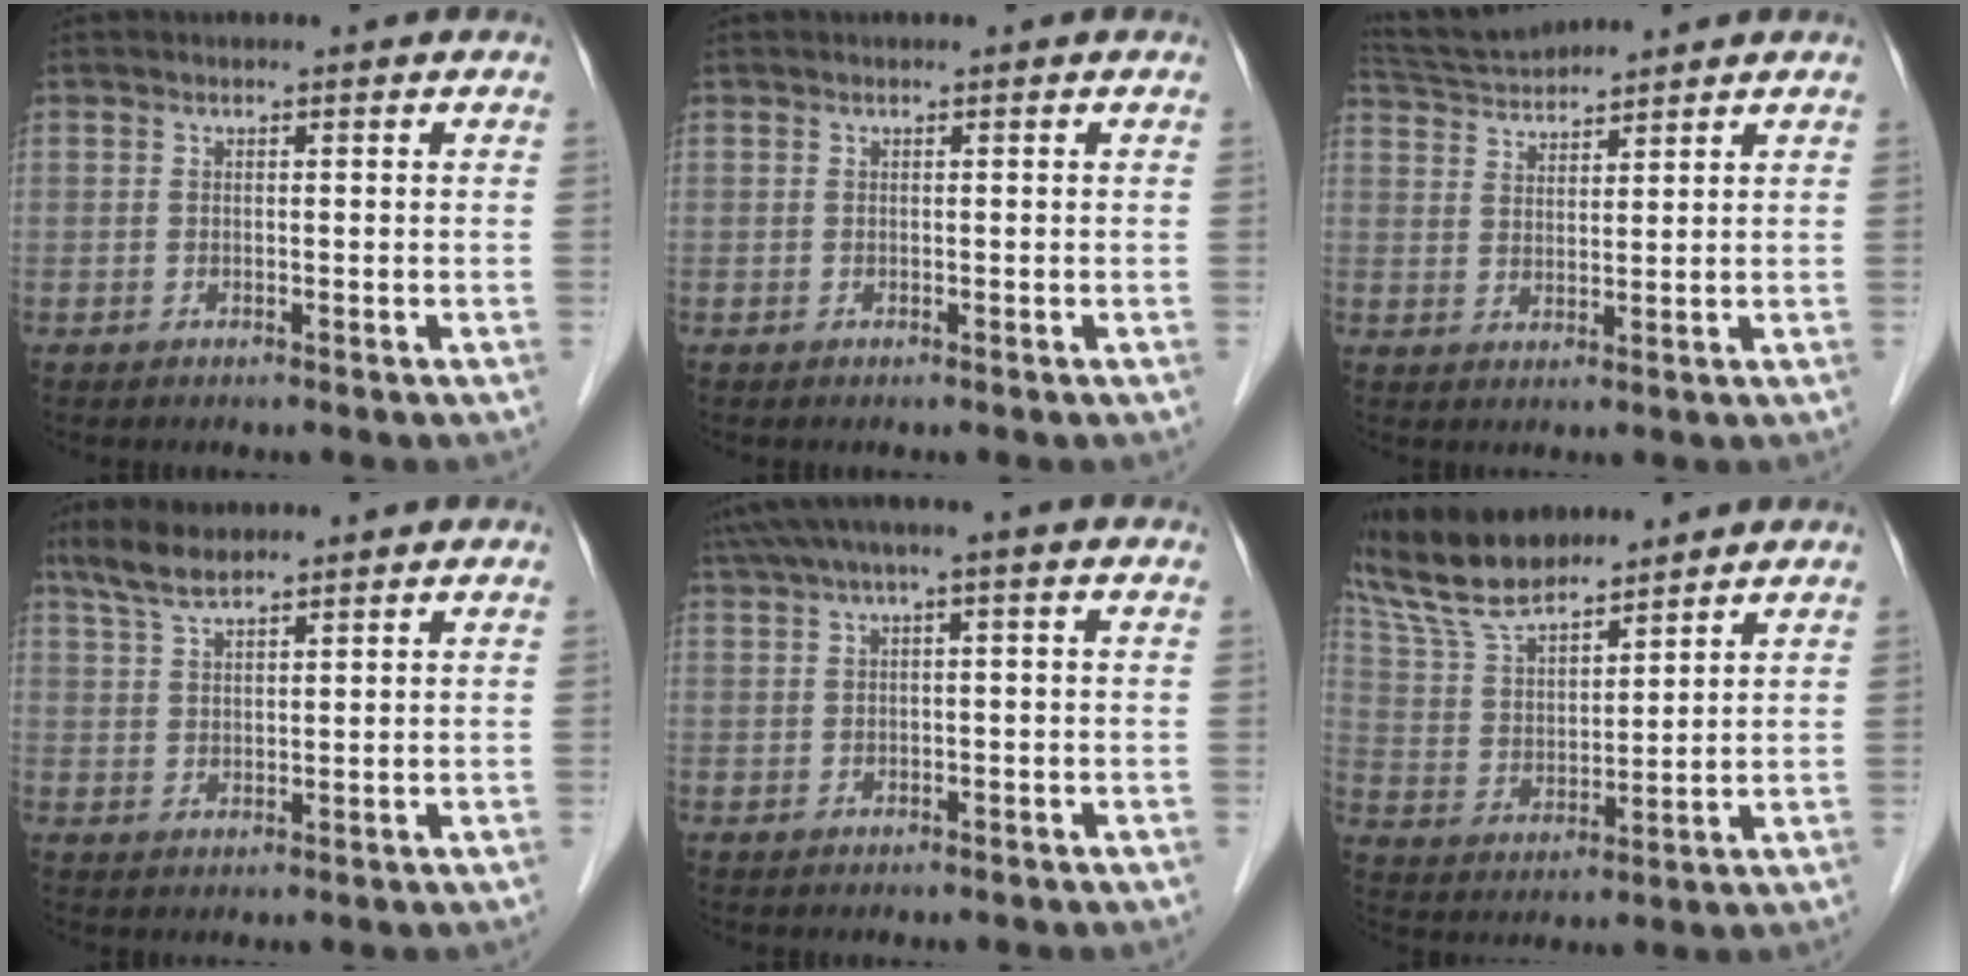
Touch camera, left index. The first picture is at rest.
{"total": 0.0}
{"total": 5.7, "force": [5.7, -0.1, 0.6], "torque": [-0.020, 0.026, 0.110]}
{"total": 4.7, "force": [3.8, 0.9, 2.6], "torque": [-0.061, 0.012, 0.075]}
{"total": 4.0, "force": [1.5, 0.4, 3.7], "torque": [-0.075, 0.032, 0.028]}
{"total": 11.7, "force": [10.5, 2.3, 4.6], "torque": [-0.104, 0.021, 0.204]}